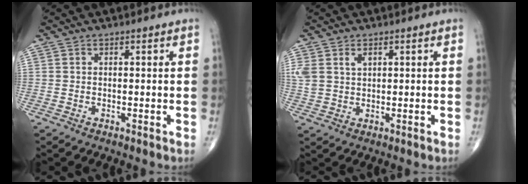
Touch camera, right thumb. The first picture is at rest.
{"total": 5.5, "force": [2.1, 3.6, 3.6], "torque": [-0.080, 0.003, 0.051]}